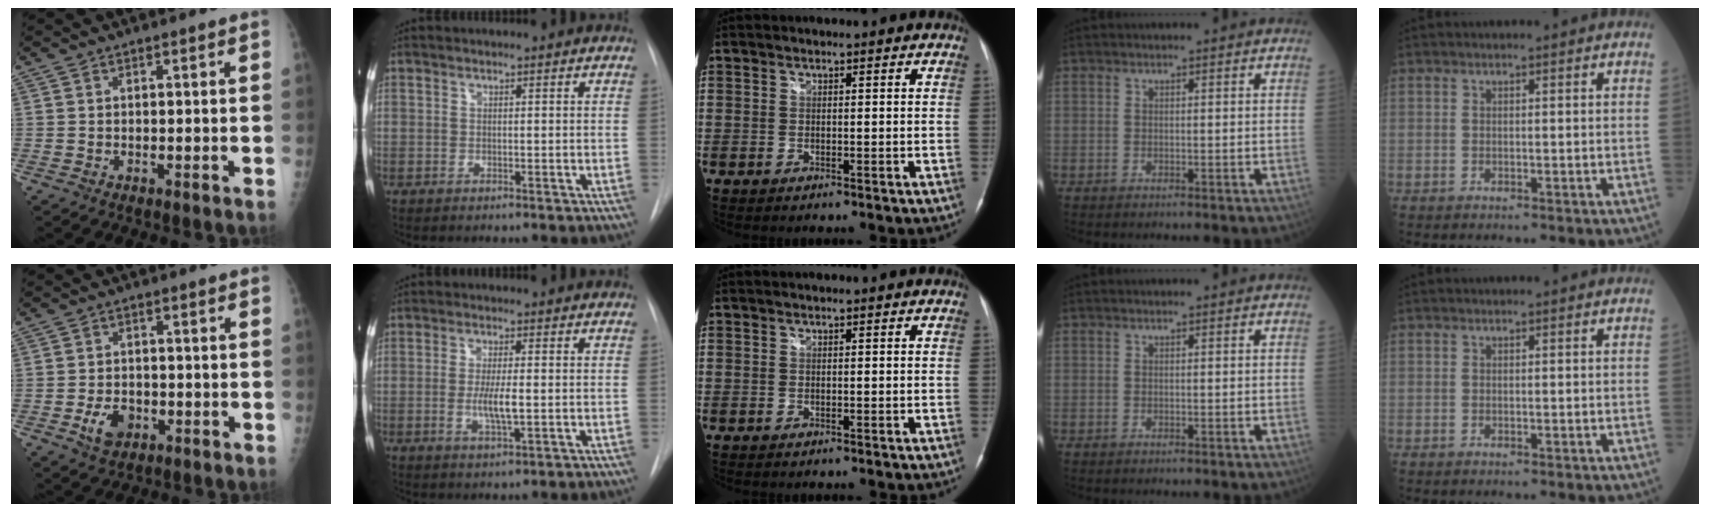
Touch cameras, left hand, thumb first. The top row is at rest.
{"thumb": {"total": 5.1, "force": [-2.0, 3.6, 3.0], "torque": [-0.043, 0.007, -0.032]}, "index": {"total": 4.4, "force": [-0.8, 0.7, 4.3], "torque": [-0.086, -0.011, -0.013]}}